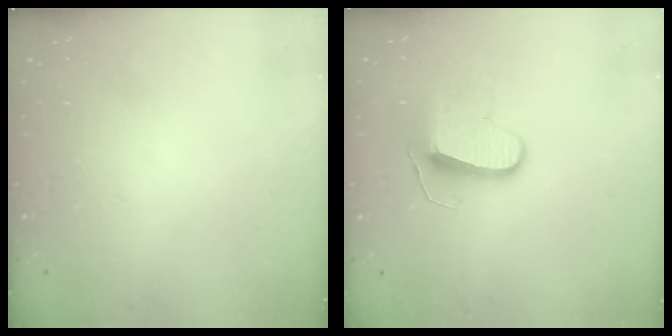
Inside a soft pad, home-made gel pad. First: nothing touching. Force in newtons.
{"total": 9.2, "press": 9.2, "slide": 0.5}